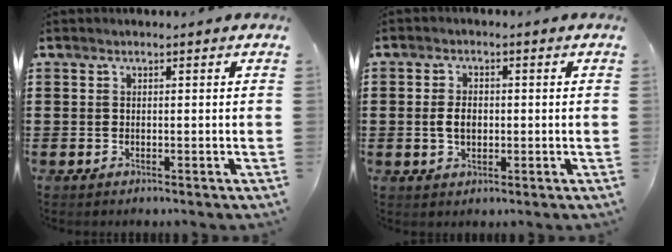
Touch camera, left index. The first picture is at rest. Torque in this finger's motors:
{"motor_torque": [1.04, 0.47, 0.48, 0.05]}